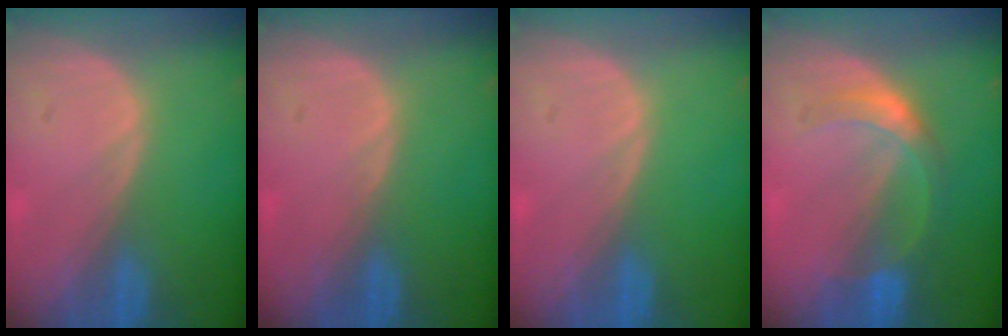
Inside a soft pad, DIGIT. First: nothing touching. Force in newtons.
{"total": 0.0}
{"total": 0.0}
{"total": 5.6, "press": 5.1, "slide": 2.2}